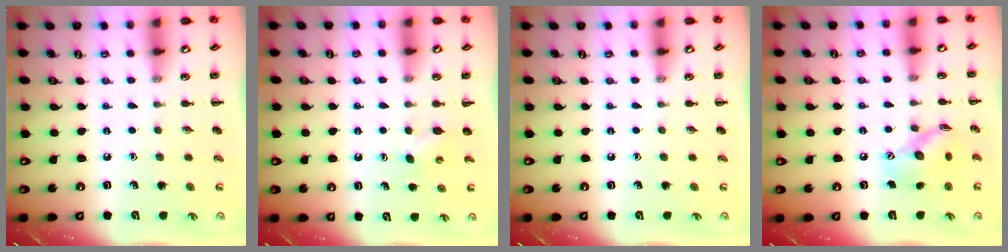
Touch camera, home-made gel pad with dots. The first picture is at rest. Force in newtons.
{"total": 2.9, "press": 2.9, "slide": 0.6}
{"total": 0.0}
{"total": 11.7, "press": 11.7, "slide": 1.2}